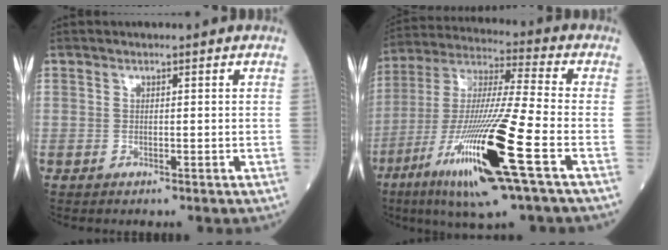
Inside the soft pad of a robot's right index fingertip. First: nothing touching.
{"total": 20.8, "force": [-8.5, 0.5, 18.9], "torque": [-0.388, -0.037, -0.161]}